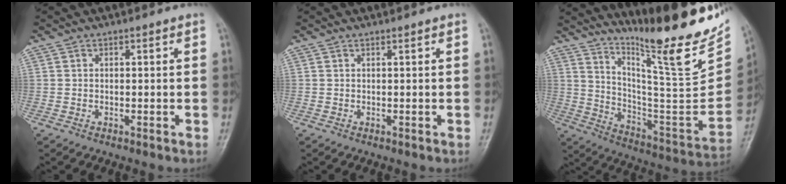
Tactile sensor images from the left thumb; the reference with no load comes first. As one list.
[{"total": 0.0}, {"total": 22.7, "force": [18.8, 2.2, 12.5], "torque": [-0.167, -0.141, 0.295]}]